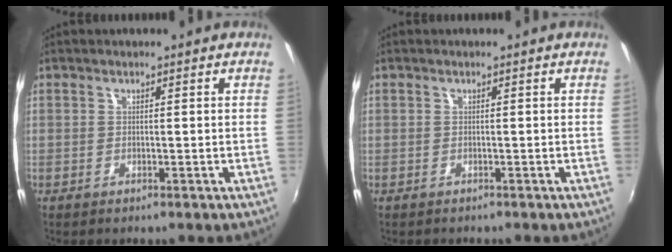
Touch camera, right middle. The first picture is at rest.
{"total": 0.6, "force": [-0.4, 0.4, -0.1], "torque": [0.000, 0.001, -0.007]}